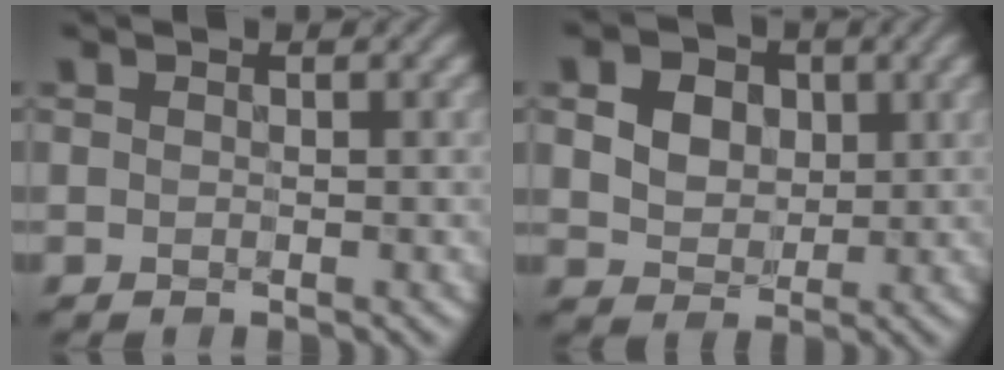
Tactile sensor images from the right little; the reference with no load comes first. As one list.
[{"total": 9.2, "force": [3.5, 7.0, 4.9], "torque": [-0.105, 0.028, 0.044]}]